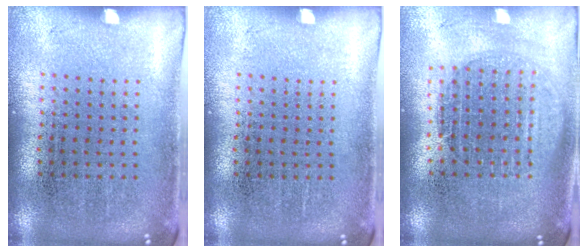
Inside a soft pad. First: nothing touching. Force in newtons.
{"total": 0.0}
{"total": 1.6, "press": 1.4, "slide": 0.8}